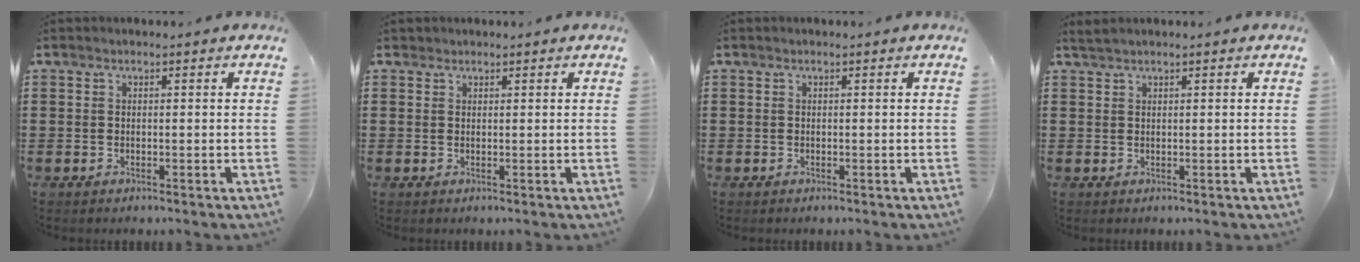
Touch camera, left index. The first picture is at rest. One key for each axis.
{"total": 0.8, "fx": 0.7, "fy": 0.4, "fz": 0.0, "tx": -0.002, "ty": 0.002, "tz": 0.013}
{"total": 0.0}
{"total": 0.9, "fx": 0.8, "fy": -0.1, "fz": 0.5, "tx": -0.010, "ty": -0.001, "tz": 0.016}